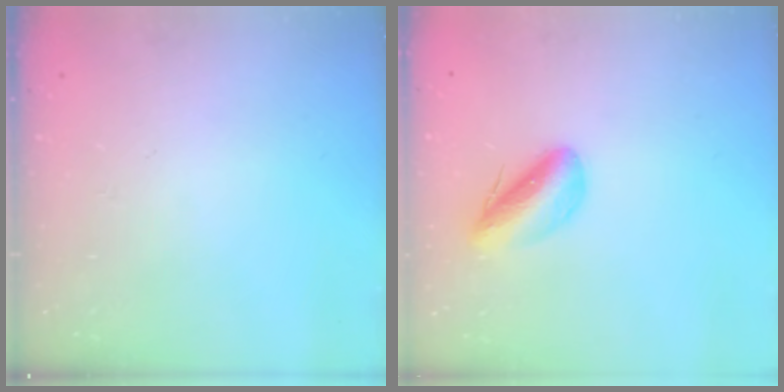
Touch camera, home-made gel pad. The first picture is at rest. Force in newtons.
{"total": 8.1, "press": 7.8, "slide": 2.2}